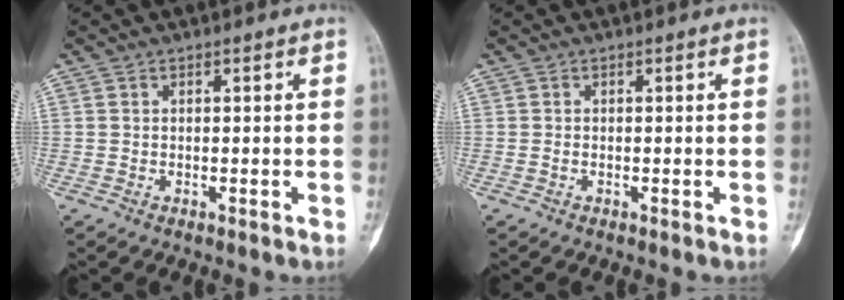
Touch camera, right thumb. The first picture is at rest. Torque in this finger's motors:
{"motor_torque": [-0.24, -0.13, 0.16, 0.04, -0.08]}